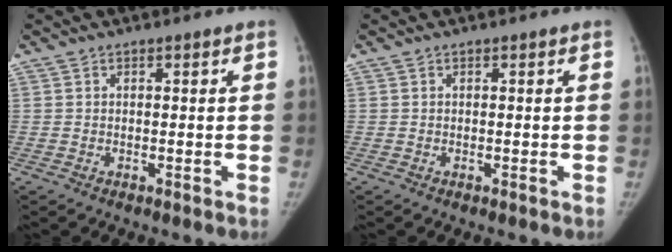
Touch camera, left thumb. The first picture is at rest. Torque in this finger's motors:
{"motor_torque": [0.15, -0.01, 0.44, -0.38, 0.04]}